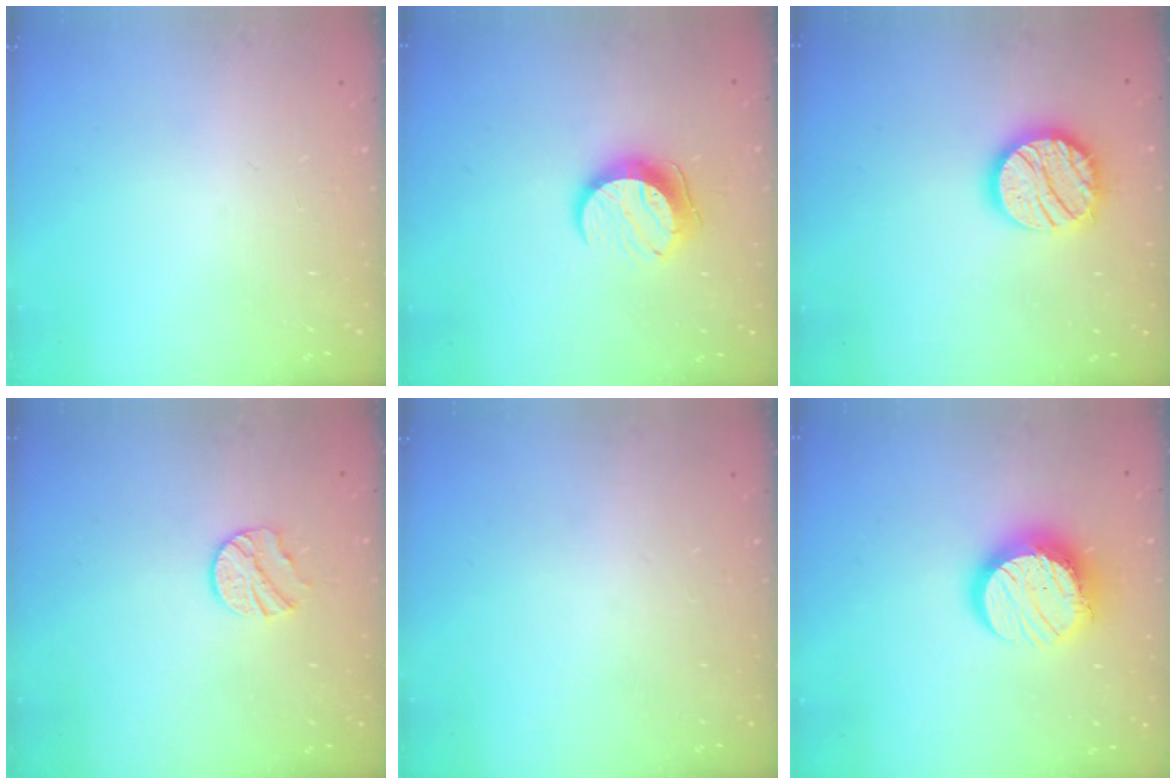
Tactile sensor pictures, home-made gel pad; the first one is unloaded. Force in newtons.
{"total": 9.6, "press": 9.6, "slide": 0.1}
{"total": 17.0, "press": 17.0, "slide": 1.3}
{"total": 8.3, "press": 8.3, "slide": 0.2}
{"total": 0.0}
{"total": 14.0, "press": 14.0, "slide": 0.9}